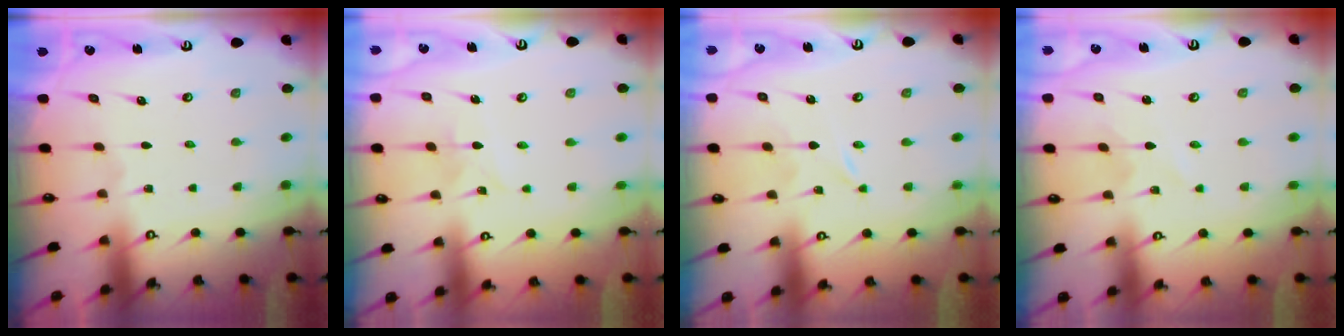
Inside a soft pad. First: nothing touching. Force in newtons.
{"total": 2.8, "press": 2.8, "slide": 0.2}
{"total": 0.0}
{"total": 1.4, "press": 1.4, "slide": 0.1}